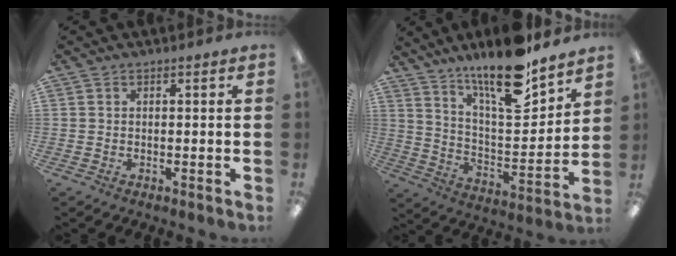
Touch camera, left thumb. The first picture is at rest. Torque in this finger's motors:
{"motor_torque": [2.53, 1.37, 1.42, -1.35, 0.09]}